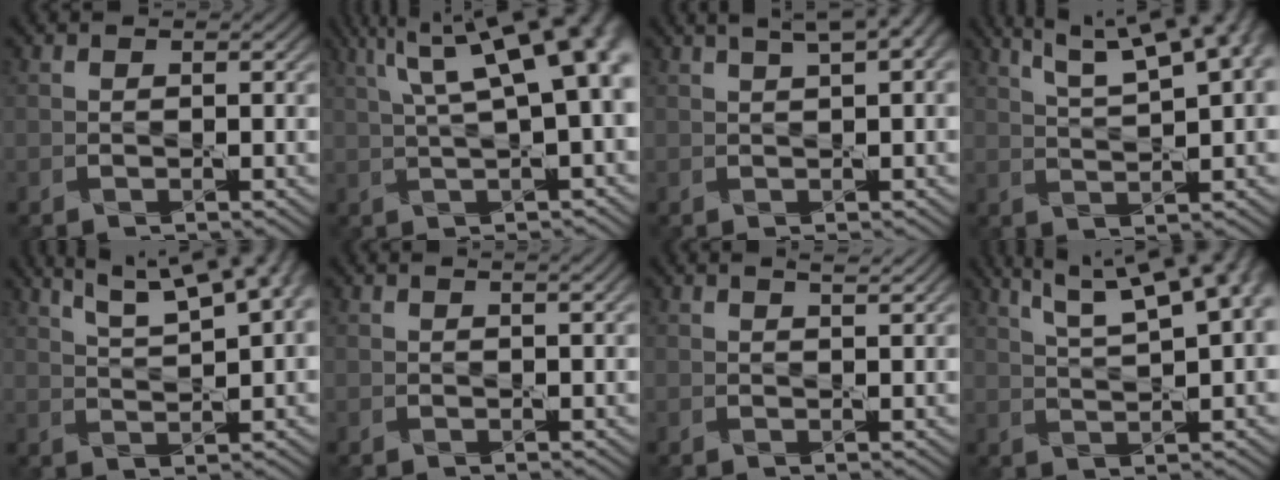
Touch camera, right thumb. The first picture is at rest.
{"total": 14.4, "force": [5.1, 4.8, 12.6], "torque": [-0.176, 0.051, 0.073]}
{"total": 6.5, "force": [3.1, 1.9, 5.3], "torque": [-0.064, 0.027, 0.026]}
{"total": 12.3, "force": [7.0, 3.4, 9.5], "torque": [-0.147, 0.035, 0.089]}
{"total": 11.3, "force": [6.9, 3.0, 8.5], "torque": [-0.128, 0.029, 0.087]}
{"total": 1.4, "force": [1.0, 0.3, 0.9], "torque": [-0.013, -0.003, 0.003]}
{"total": 1.9, "force": [1.6, 0.3, 1.1], "torque": [-0.016, -0.003, 0.019]}
{"total": 13.4, "force": [7.1, 4.0, 10.7], "torque": [-0.164, 0.037, 0.092]}